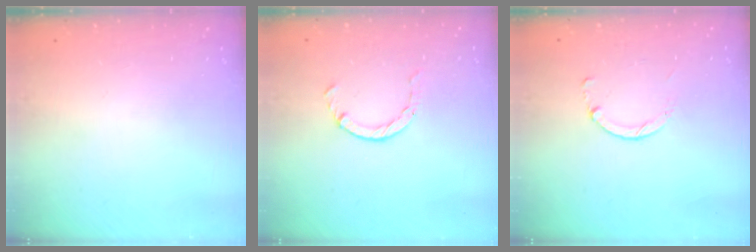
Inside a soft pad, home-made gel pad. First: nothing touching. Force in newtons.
{"total": 2.1, "press": 2.1, "slide": 0.3}
{"total": 1.8, "press": 1.8, "slide": 0.2}